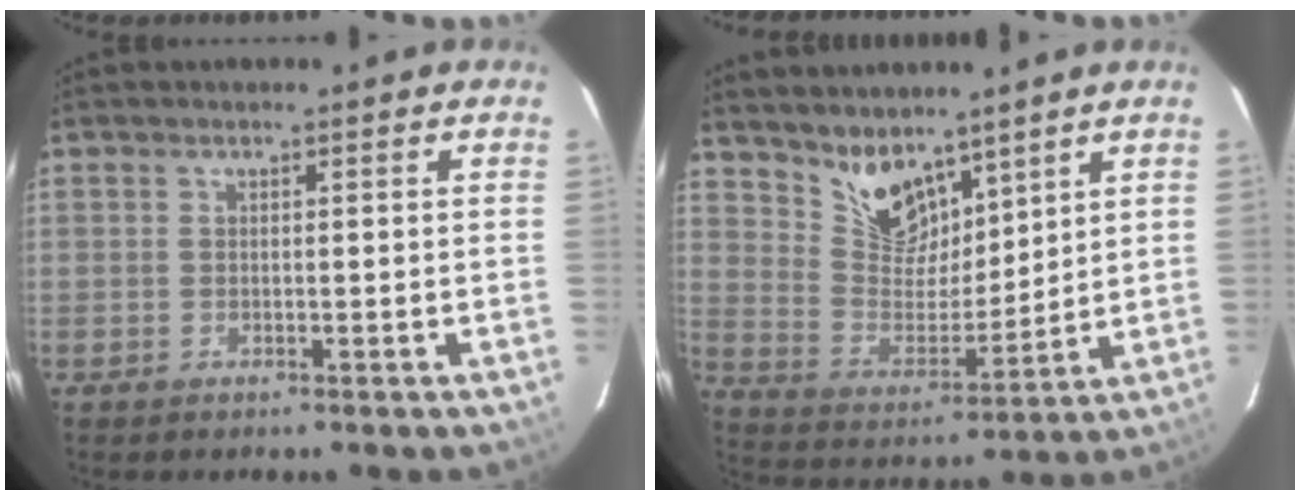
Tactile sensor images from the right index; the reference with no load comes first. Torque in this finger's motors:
{"motor_torque": [-0.07, 0.40, 0.17, 0.02]}